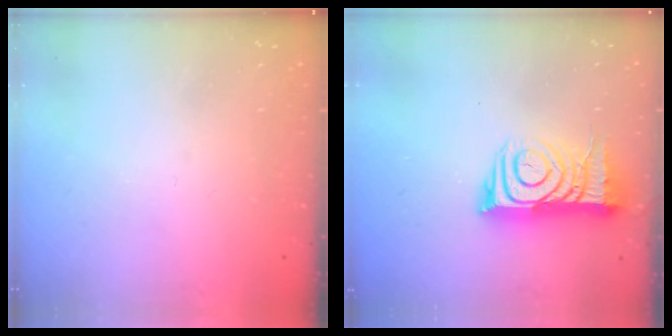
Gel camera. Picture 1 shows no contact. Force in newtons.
{"total": 12.8, "press": 12.7, "slide": 1.2}